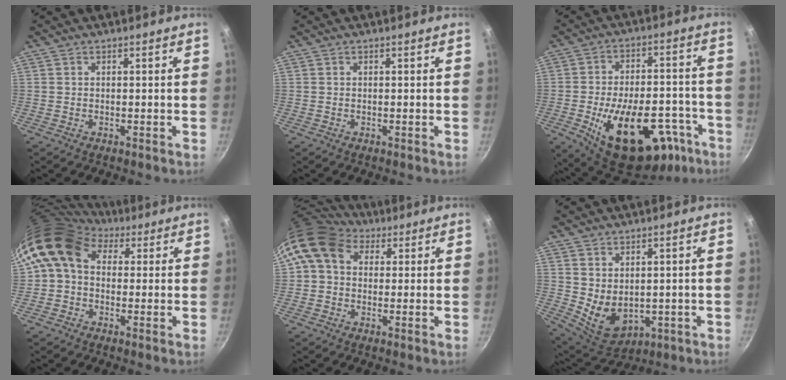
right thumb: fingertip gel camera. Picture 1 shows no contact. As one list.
[{"total": 0.0}, {"total": 26.7, "force": [-11.8, 14.1, 19.4], "torque": [-0.245, 0.039, -0.150]}, {"total": 11.7, "force": [3.0, 9.1, 6.7], "torque": [-0.111, 0.014, 0.029]}, {"total": 10.7, "force": [4.1, 8.0, 5.9], "torque": [-0.093, 0.009, 0.057]}, {"total": 7.5, "force": [1.2, 5.3, 5.2], "torque": [-0.071, -0.030, 0.046]}]